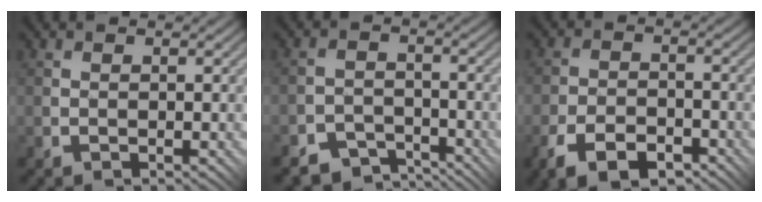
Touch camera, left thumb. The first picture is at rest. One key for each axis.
{"total": 4.5, "fx": -4.1, "fy": 1.7, "fz": 0.8, "tx": -0.008, "ty": -0.002, "tz": -0.072}
{"total": 6.7, "fx": -4.5, "fy": 3.1, "fz": 3.9, "tx": -0.077, "ty": -0.003, "tz": -0.082}